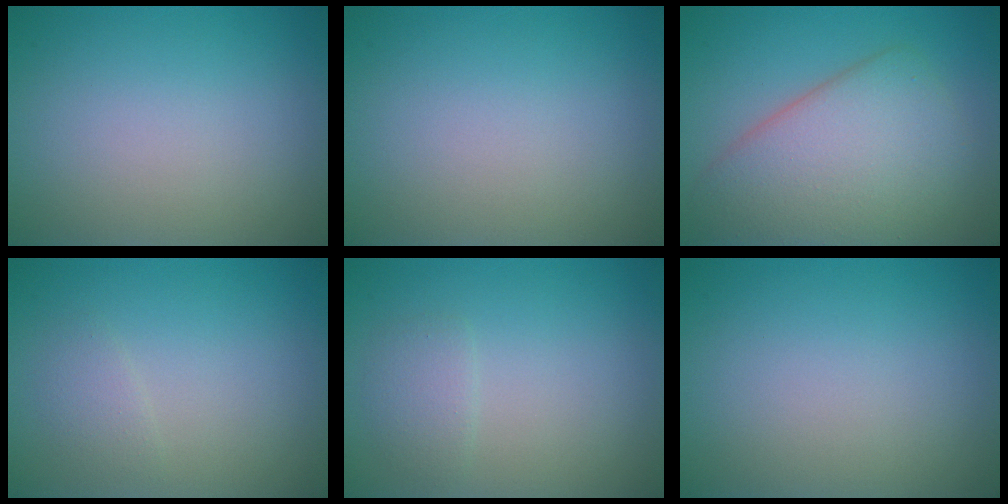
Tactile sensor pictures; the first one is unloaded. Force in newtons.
{"total": 0.0}
{"total": 7.7, "press": 7.7, "slide": 0.2}
{"total": 1.2, "press": 1.2, "slide": 0.0}
{"total": 1.5, "press": 1.5, "slide": 0.0}
{"total": 0.0}